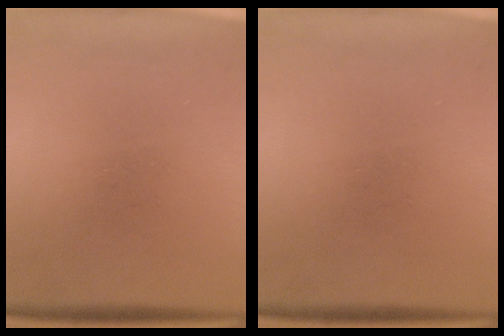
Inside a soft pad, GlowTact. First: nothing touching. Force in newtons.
{"total": 0.0}